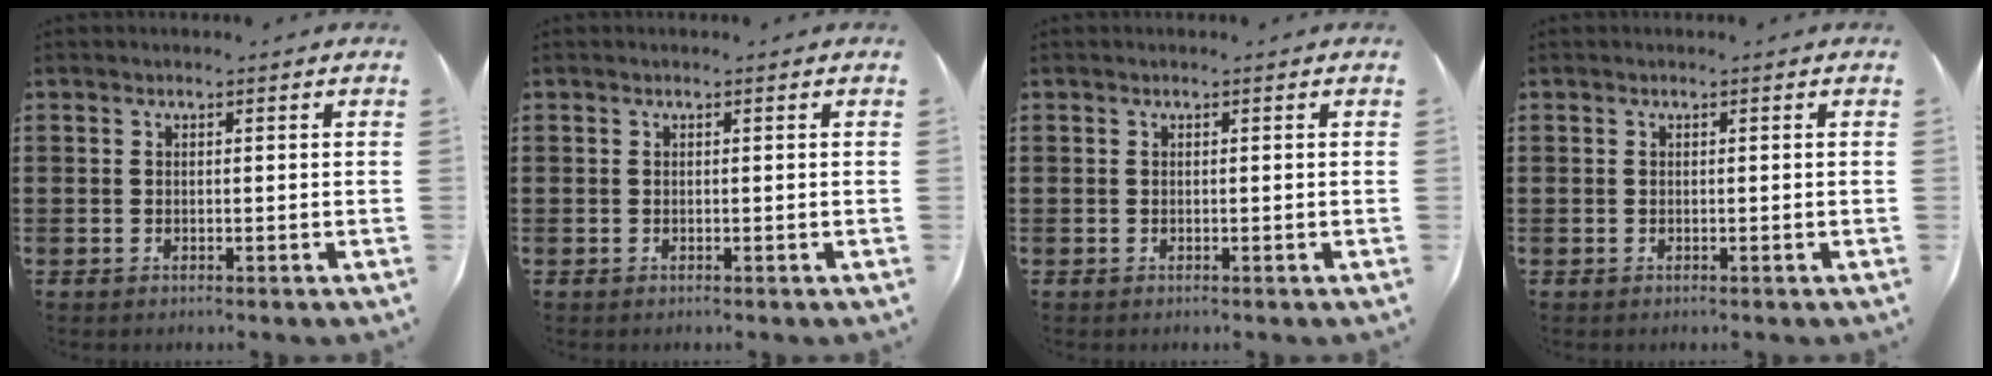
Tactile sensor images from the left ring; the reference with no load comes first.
{"total": 0.0}
{"total": 0.0}
{"total": 0.0}